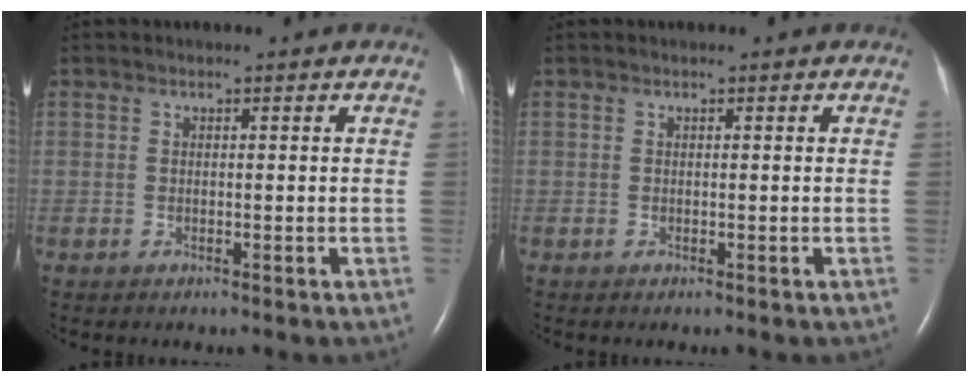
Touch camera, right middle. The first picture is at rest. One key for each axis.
{"total": 0.0}